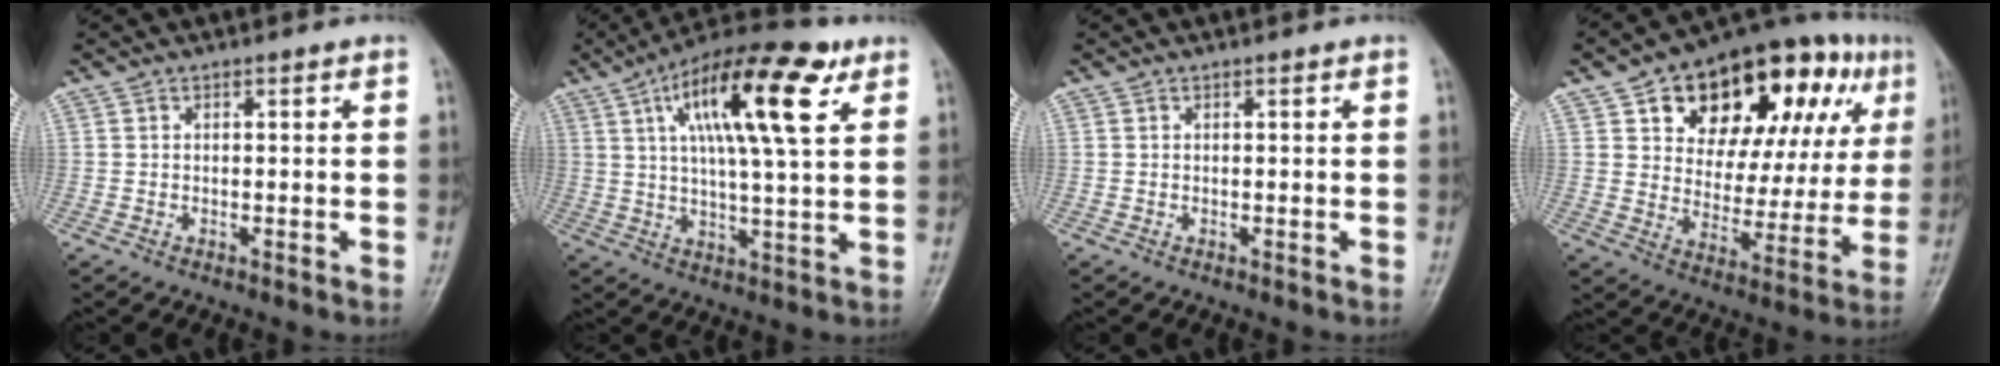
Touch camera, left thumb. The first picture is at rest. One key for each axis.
{"total": 18.5, "fx": 7.7, "fy": 5.2, "fz": 16.0, "tx": -0.247, "ty": -0.006, "tz": 0.121}
{"total": 0.0}
{"total": 26.2, "fx": 11.4, "fy": 14.7, "fz": 18.4, "tx": -0.215, "ty": 0.012, "tz": 0.172}